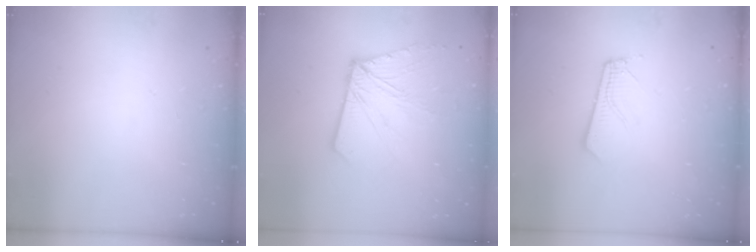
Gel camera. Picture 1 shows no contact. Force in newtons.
{"total": 10.6, "press": 10.5, "slide": 1.4}
{"total": 3.8, "press": 3.8, "slide": 0.3}